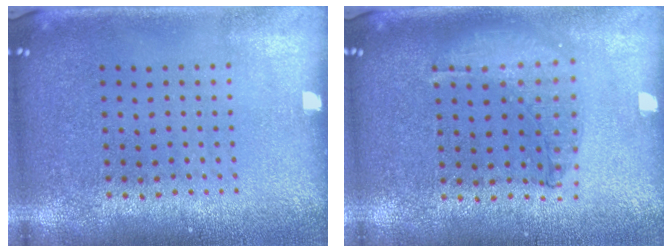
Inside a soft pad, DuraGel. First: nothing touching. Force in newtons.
{"total": 0.7, "press": 0.7, "slide": 0.2}